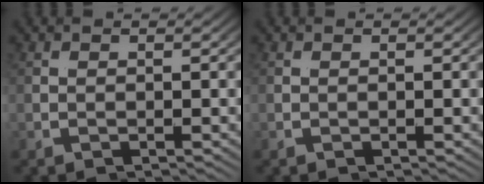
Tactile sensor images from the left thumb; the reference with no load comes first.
{"total": 0.0}